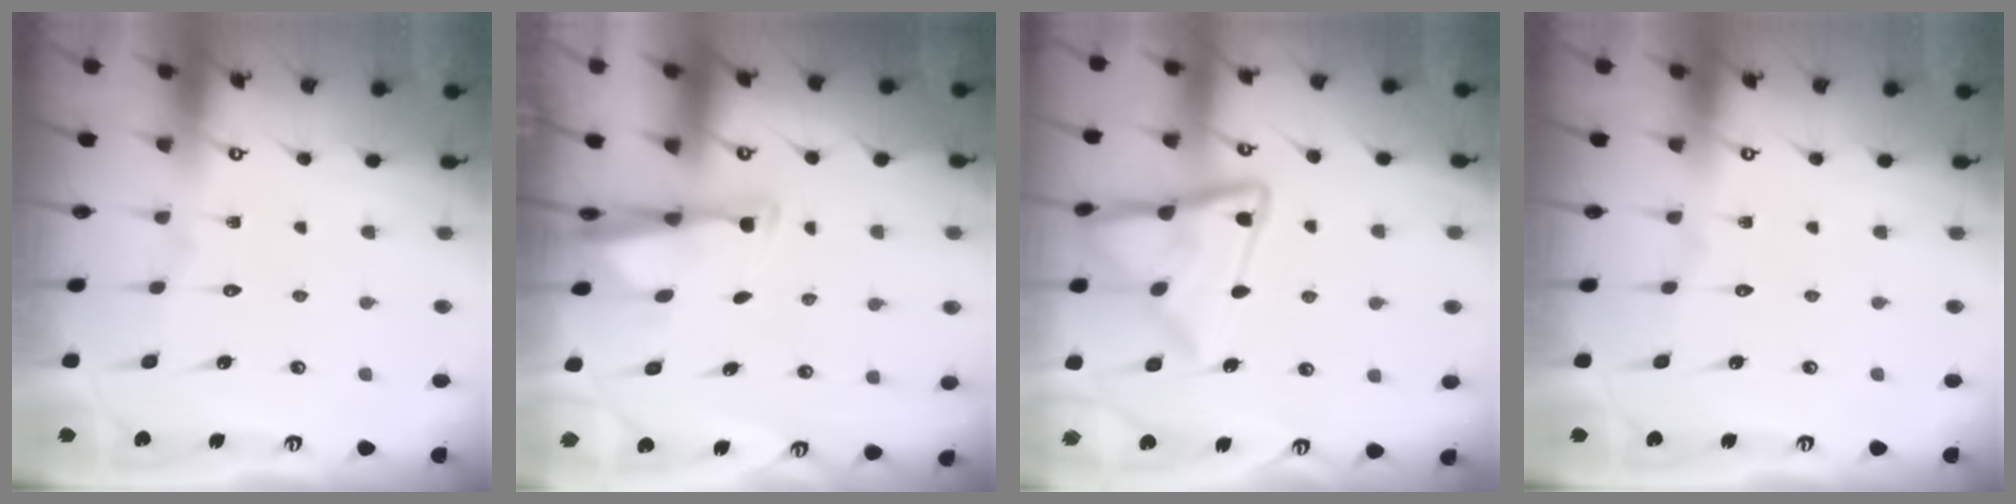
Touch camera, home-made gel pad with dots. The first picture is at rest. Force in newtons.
{"total": 2.9, "press": 2.8, "slide": 0.7}
{"total": 16.2, "press": 16.2, "slide": 1.6}
{"total": 0.0}